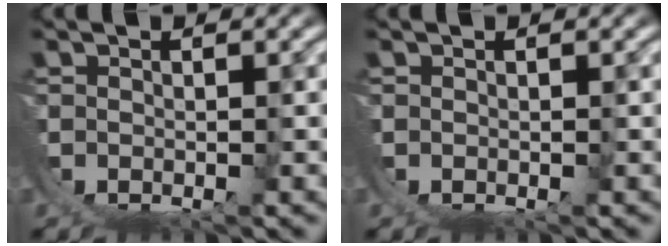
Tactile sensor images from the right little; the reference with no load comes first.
{"total": 0.0}